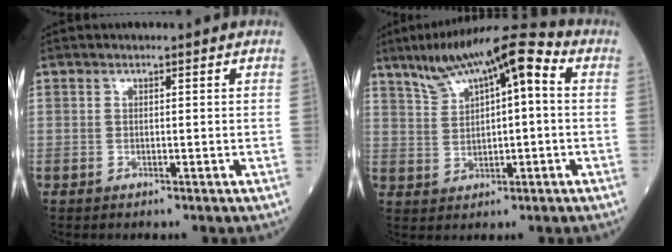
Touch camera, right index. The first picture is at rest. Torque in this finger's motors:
{"motor_torque": [1.10, 1.04, 0.17, 0.06]}